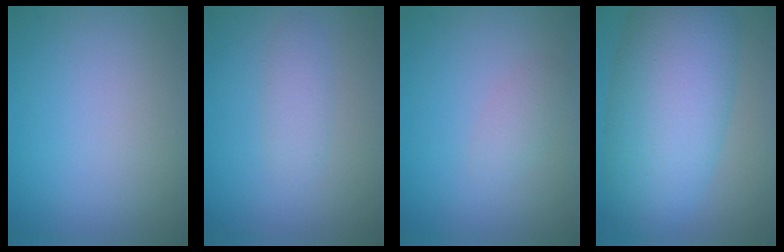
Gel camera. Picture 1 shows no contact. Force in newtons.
{"total": 1.6, "press": 1.6, "slide": 0.1}
{"total": 1.2, "press": 1.2, "slide": 0.1}
{"total": 10.8, "press": 10.8, "slide": 0.4}